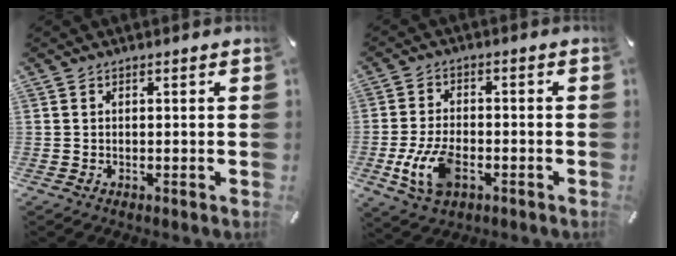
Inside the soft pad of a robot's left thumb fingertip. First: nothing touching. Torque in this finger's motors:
{"motor_torque": [0.23, 0.24, 0.88, 0.30, 0.09]}